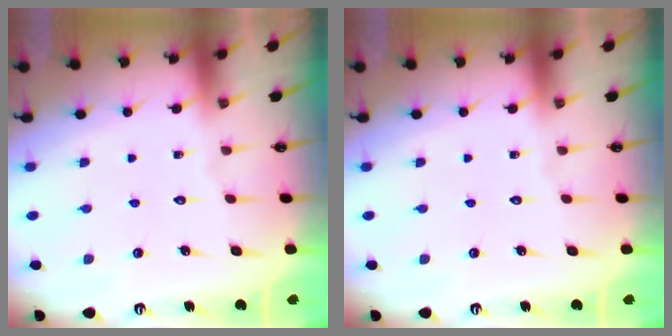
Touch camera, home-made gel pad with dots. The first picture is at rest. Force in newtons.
{"total": 0.0}